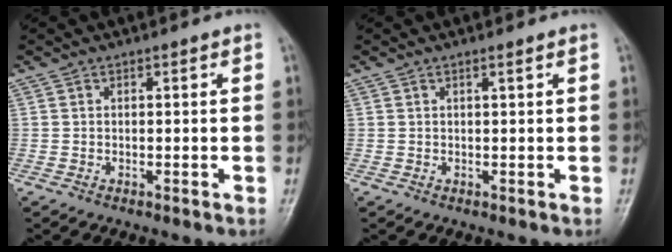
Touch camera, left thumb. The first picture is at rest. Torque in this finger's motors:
{"motor_torque": [-0.32, -0.08, -0.42, -0.16, 0.05]}